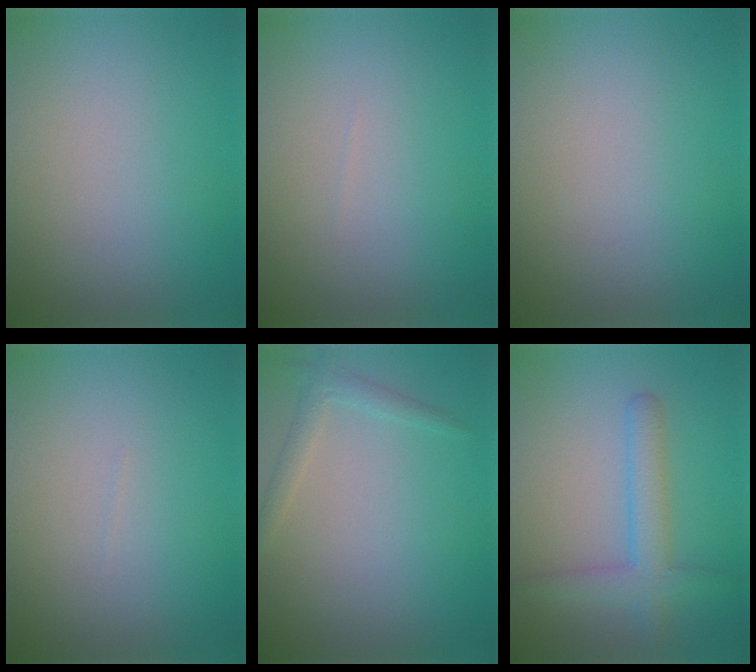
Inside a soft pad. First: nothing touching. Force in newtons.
{"total": 0.0}
{"total": 0.0}
{"total": 0.0}
{"total": 1.6, "press": 1.6, "slide": 0.1}
{"total": 3.2, "press": 3.2, "slide": 0.1}